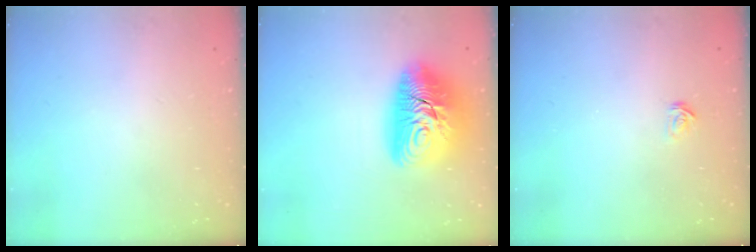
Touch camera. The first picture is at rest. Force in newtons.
{"total": 17.3, "press": 17.2, "slide": 1.5}
{"total": 2.1, "press": 2.1, "slide": 0.2}